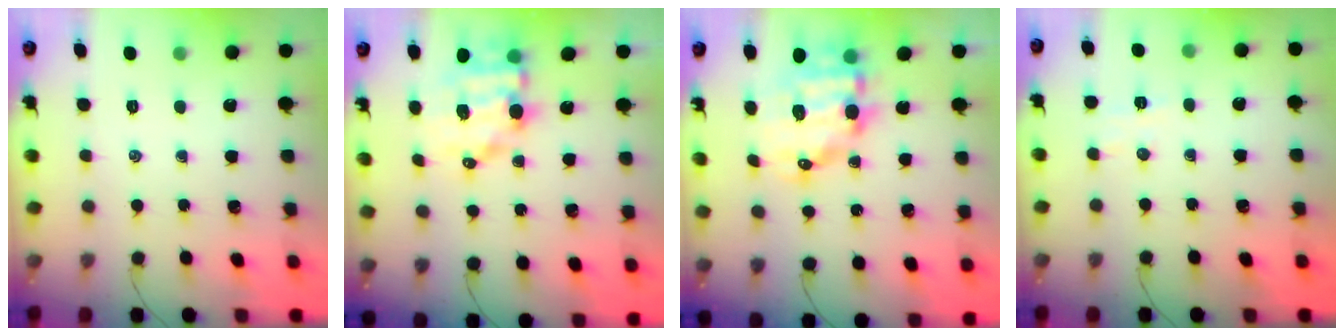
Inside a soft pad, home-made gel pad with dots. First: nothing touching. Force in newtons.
{"total": 10.8, "press": 10.7, "slide": 1.6}
{"total": 12.6, "press": 12.2, "slide": 2.7}
{"total": 3.9, "press": 3.8, "slide": 1.0}